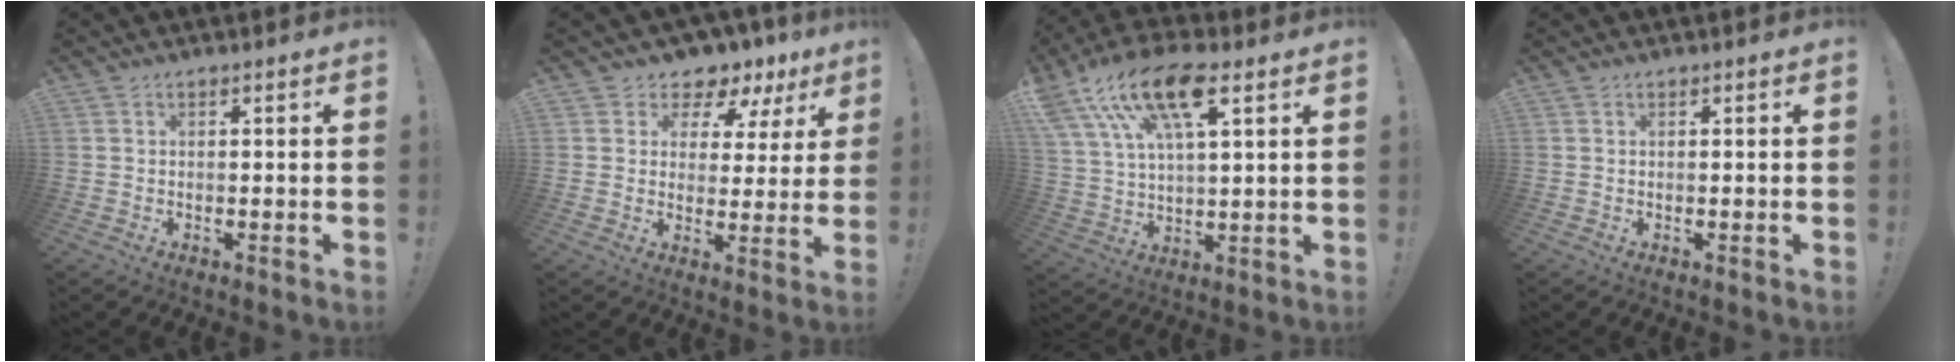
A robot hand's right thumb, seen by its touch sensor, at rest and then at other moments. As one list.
[{"total": 6.2, "force": [4.5, 3.8, 1.9], "torque": [-0.029, -0.044, 0.083]}, {"total": 17.7, "force": [9.7, 7.8, 12.6], "torque": [-0.229, -0.035, 0.169]}, {"total": 0.0}]